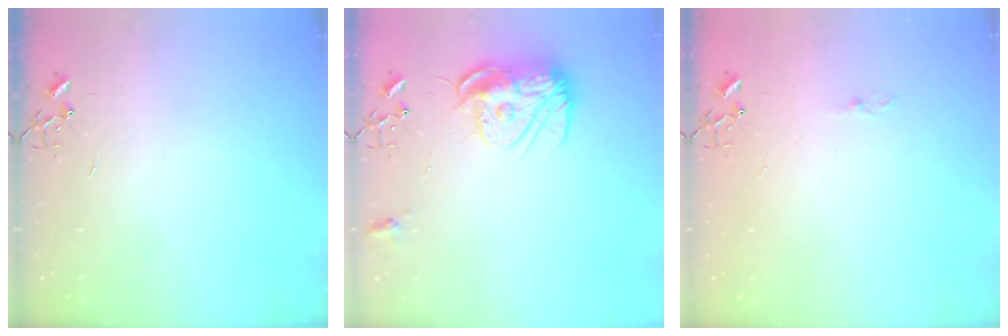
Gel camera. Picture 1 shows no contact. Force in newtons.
{"total": 13.9, "press": 13.8, "slide": 1.2}
{"total": 2.7, "press": 2.7, "slide": 0.4}